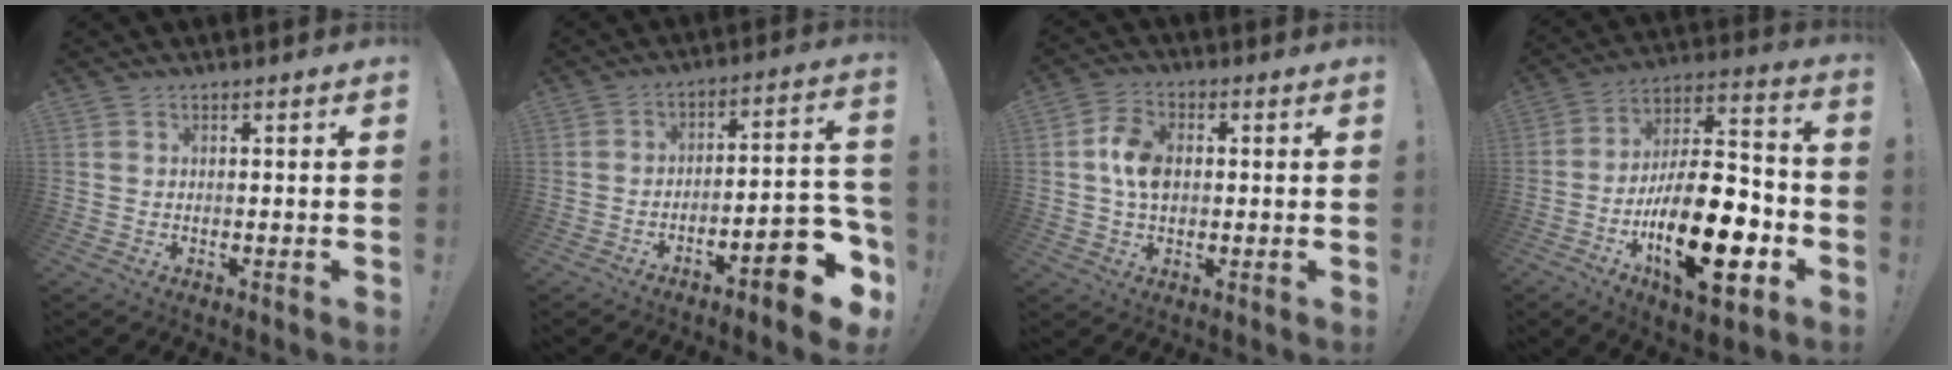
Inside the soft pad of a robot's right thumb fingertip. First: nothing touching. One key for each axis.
{"total": 12.4, "fx": -7.8, "fy": 2.8, "fz": 9.2, "tx": -0.108, "ty": 0.040, "tz": -0.128}
{"total": 8.1, "fx": 0.3, "fy": 5.7, "fz": 5.8, "tx": -0.098, "ty": 0.007, "tz": 0.007}
{"total": 26.0, "fx": -9.1, "fy": 10.9, "fz": 21.8, "tx": -0.376, "ty": 0.048, "tz": -0.143}